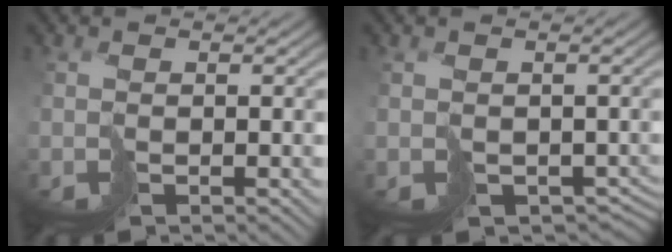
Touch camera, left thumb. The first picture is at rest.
{"total": 2.8, "force": [-0.6, 2.3, 1.5], "torque": [-0.034, -0.021, -0.006]}